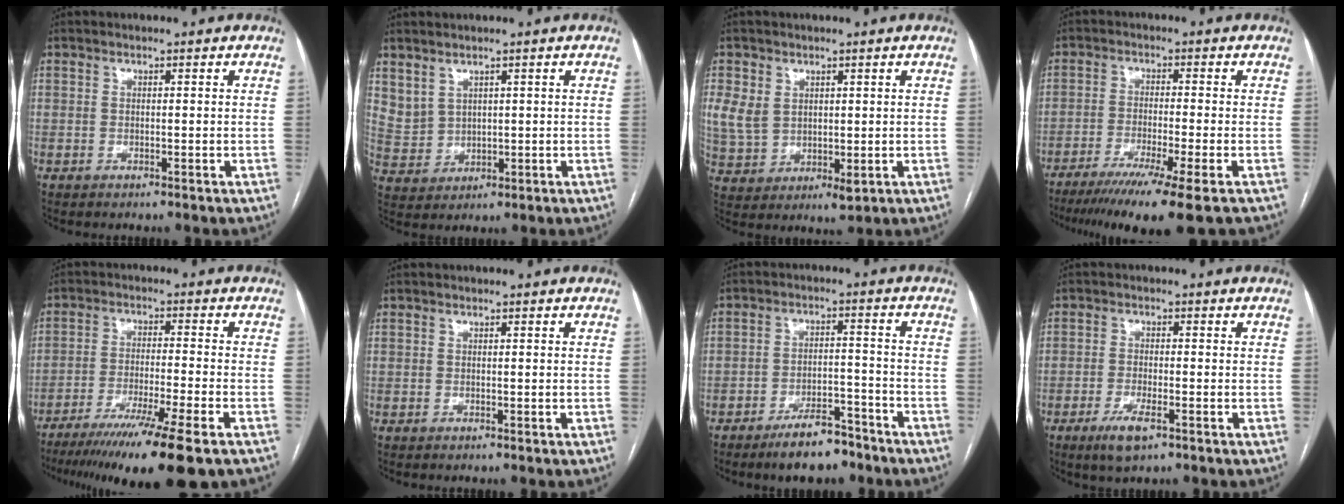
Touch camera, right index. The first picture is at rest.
{"total": 4.4, "force": [2.9, 3.0, 1.4], "torque": [-0.033, 0.002, 0.074]}
{"total": 7.9, "force": [2.0, 6.1, 4.6], "torque": [-0.101, 0.000, 0.056]}
{"total": 12.6, "force": [-9.1, -1.1, 8.6], "torque": [-0.136, -0.037, -0.143]}
{"total": 16.2, "force": [-11.8, -0.6, 11.0], "torque": [-0.161, -0.046, -0.188]}
{"total": 0.0}
{"total": 7.7, "force": [-5.9, 2.7, 4.0], "torque": [-0.066, 0.004, -0.096]}
{"total": 4.6, "force": [-2.6, 1.1, 3.6], "torque": [-0.074, -0.006, -0.044]}